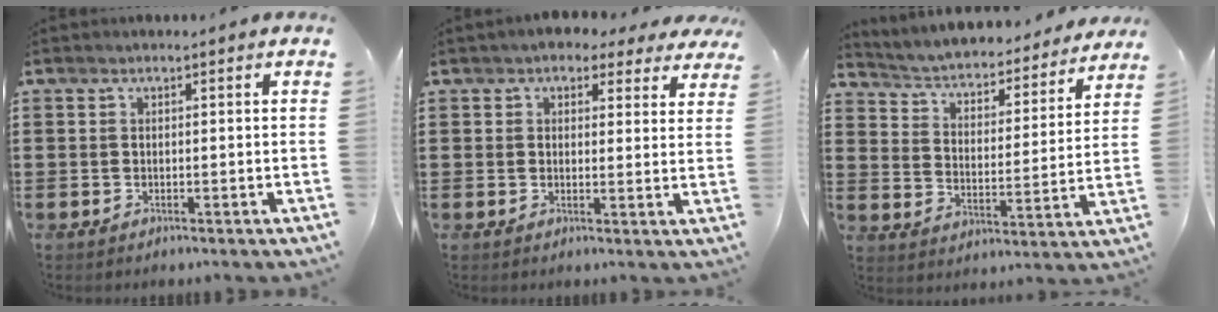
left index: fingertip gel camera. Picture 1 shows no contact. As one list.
[{"total": 3.7, "force": [3.0, 1.5, 1.4], "torque": [-0.030, -0.002, 0.054]}, {"total": 3.6, "force": [3.5, 0.3, 0.8], "torque": [-0.037, -0.036, 0.049]}]